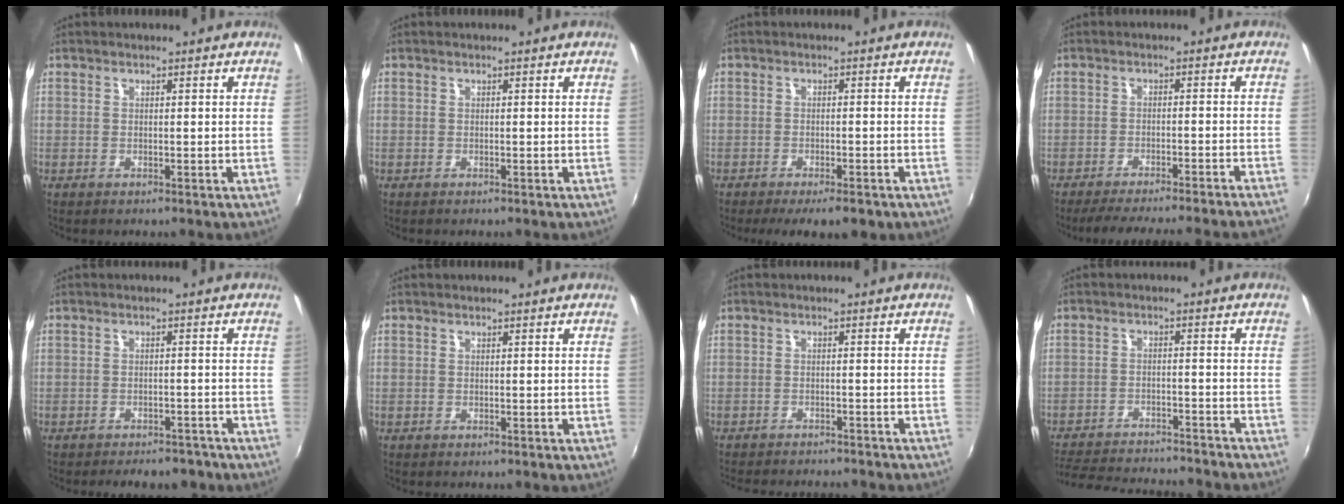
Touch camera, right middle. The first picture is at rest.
{"total": 0.0}
{"total": 7.6, "force": [-5.8, 1.9, 4.6], "torque": [-0.099, -0.024, -0.083]}
{"total": 16.0, "force": [-14.5, -0.7, 6.8], "torque": [-0.124, -0.019, -0.201]}
{"total": 7.7, "force": [-6.4, 3.1, 2.9], "torque": [-0.069, -0.006, -0.081]}
{"total": 0.0}
{"total": 9.4, "force": [-8.5, 1.4, 3.7], "torque": [-0.085, -0.016, -0.121]}
{"total": 19.9, "force": [-17.7, 3.3, 8.4], "torque": [-0.170, -0.019, -0.246]}